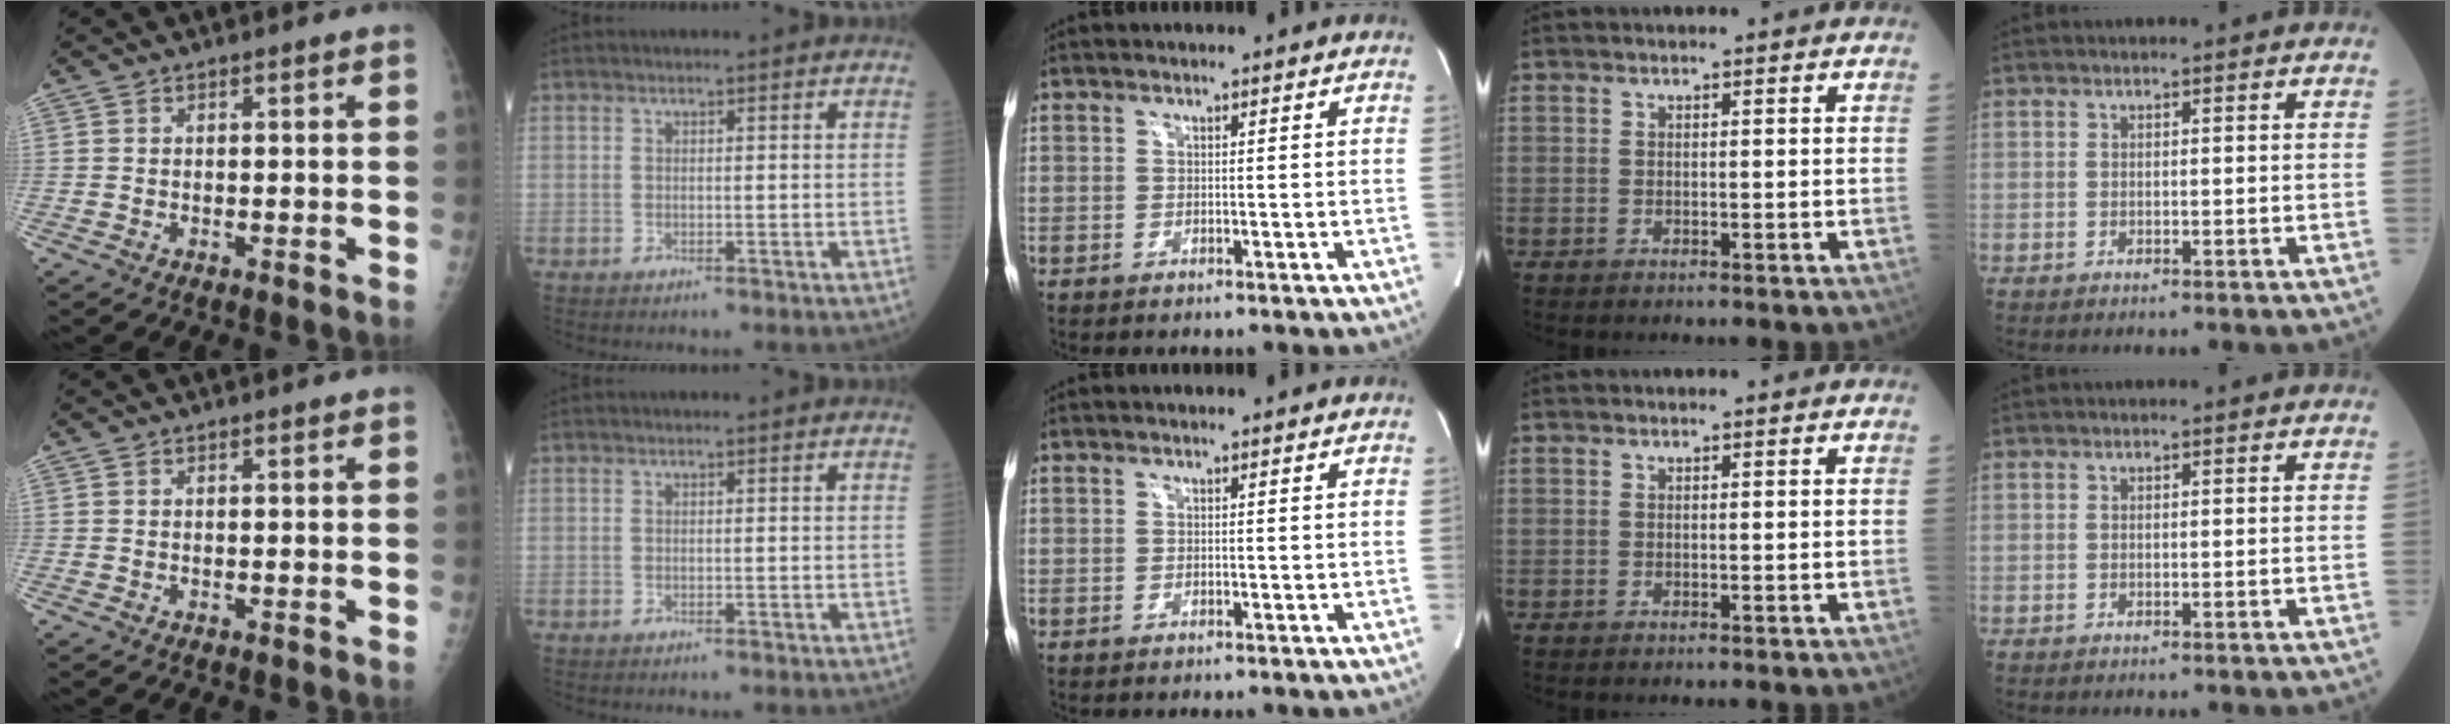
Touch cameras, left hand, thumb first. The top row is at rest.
{}